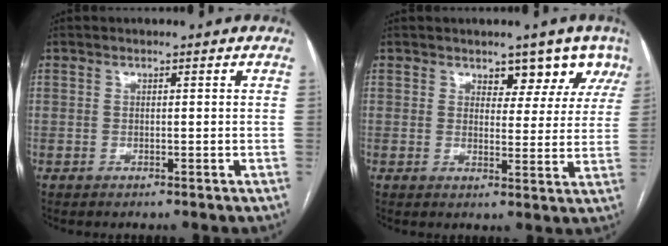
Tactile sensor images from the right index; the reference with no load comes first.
{"total": 5.8, "force": [4.4, 3.2, 2.0], "torque": [-0.002, -0.004, 0.045]}